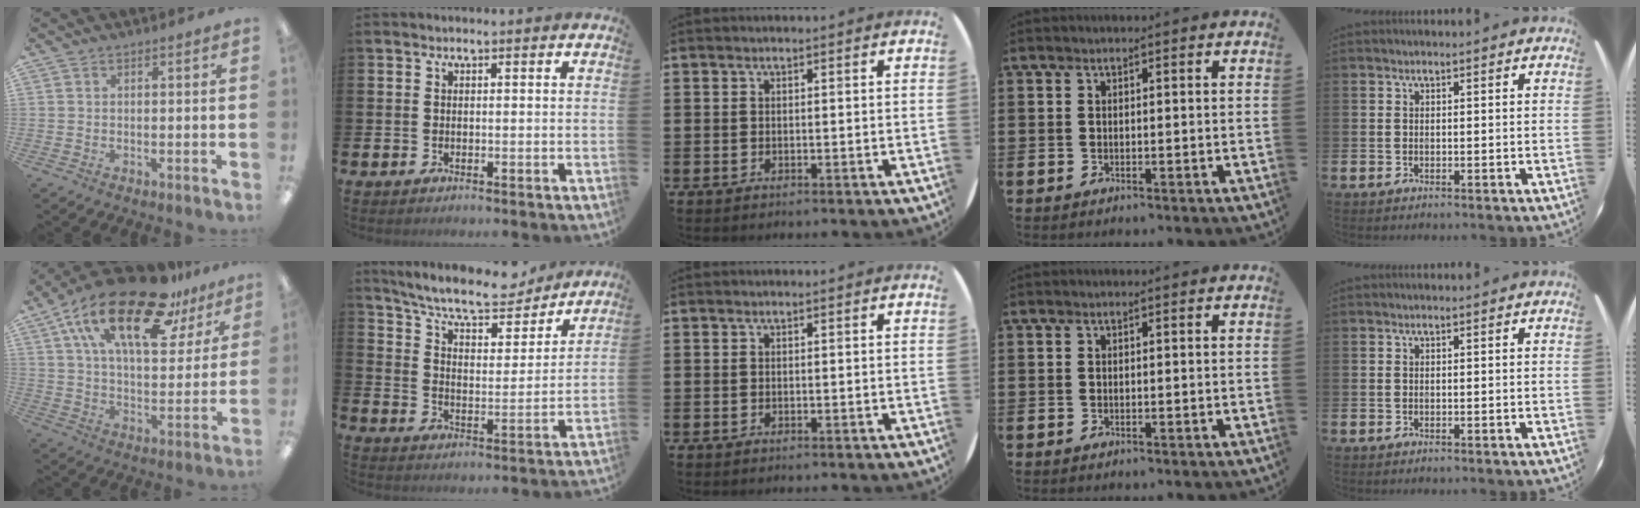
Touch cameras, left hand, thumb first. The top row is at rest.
{"thumb": {"total": 24.4, "force": [14.9, 9.8, 16.7], "torque": [-0.287, -0.076, 0.251]}, "index": {"total": 10.1, "force": [9.1, 2.2, 3.8], "torque": [-0.099, -0.057, 0.158]}}